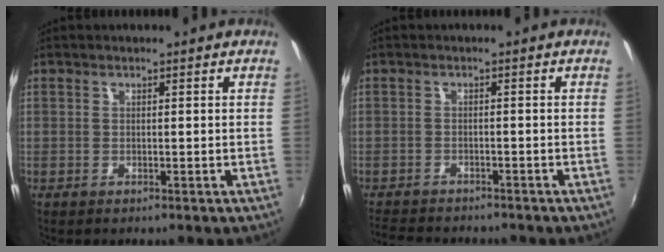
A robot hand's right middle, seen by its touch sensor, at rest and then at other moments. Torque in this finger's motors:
{"motor_torque": [0.14, -0.17, 0.01, 0.02]}